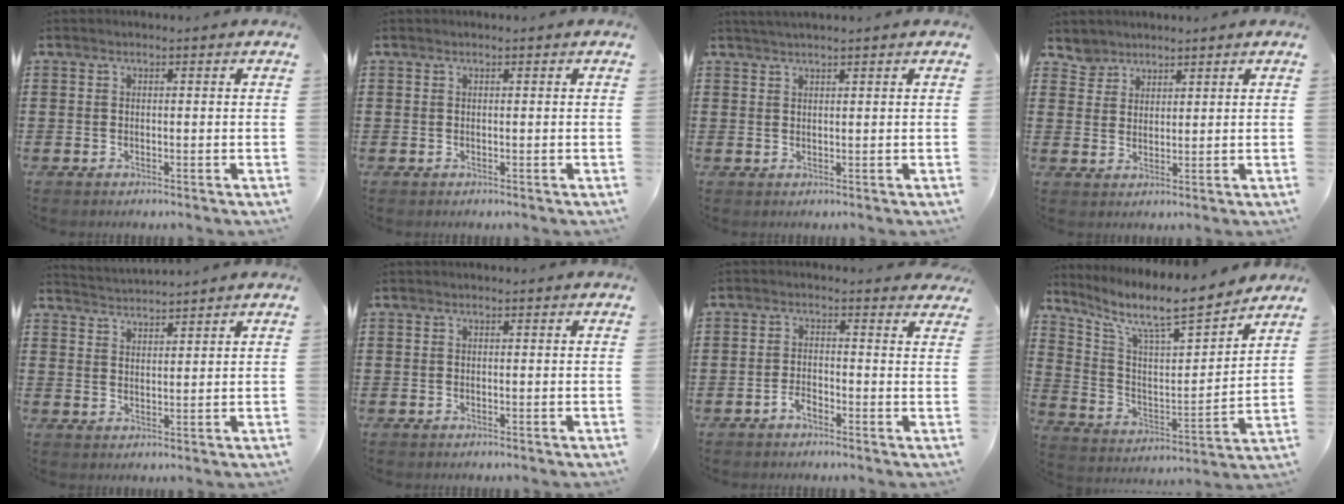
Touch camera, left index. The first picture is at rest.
{"total": 0.0}
{"total": 1.3, "force": [1.2, -0.2, 0.6], "torque": [-0.012, 0.001, 0.023]}
{"total": 3.3, "force": [2.8, 1.7, -0.3], "torque": [-0.008, 0.000, 0.055]}
{"total": 2.6, "force": [2.6, -0.4, -0.4], "torque": [-0.001, -0.010, 0.049]}
{"total": 0.0}
{"total": 2.0, "force": [-0.8, 1.1, 1.5], "torque": [-0.029, 0.006, -0.017]}
{"total": 9.0, "force": [7.5, 1.4, 4.7], "torque": [-0.116, -0.051, 0.120]}